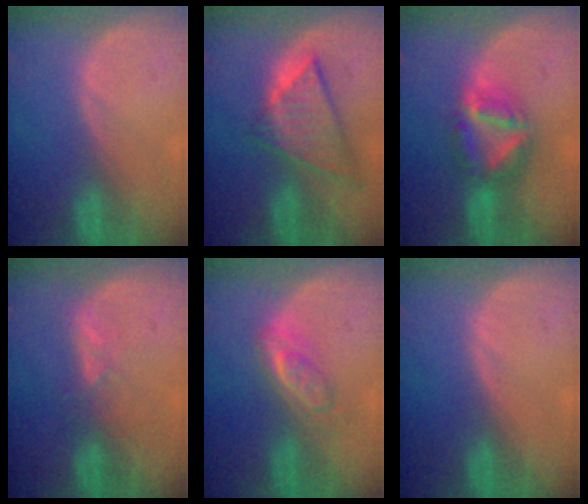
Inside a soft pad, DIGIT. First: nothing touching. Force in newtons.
{"total": 9.0, "press": 7.8, "slide": 4.4}
{"total": 7.5, "press": 6.5, "slide": 3.9}
{"total": 2.0, "press": 2.0, "slide": 0.3}
{"total": 5.0, "press": 4.6, "slide": 2.0}
{"total": 0.0}